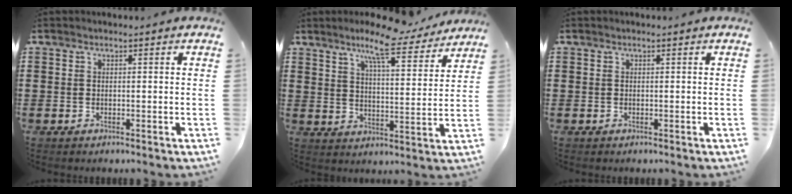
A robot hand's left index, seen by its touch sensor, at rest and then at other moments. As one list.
[{"total": 8.7, "force": [7.1, 0.5, 5.0], "torque": [-0.100, -0.035, 0.119]}, {"total": 0.0}]